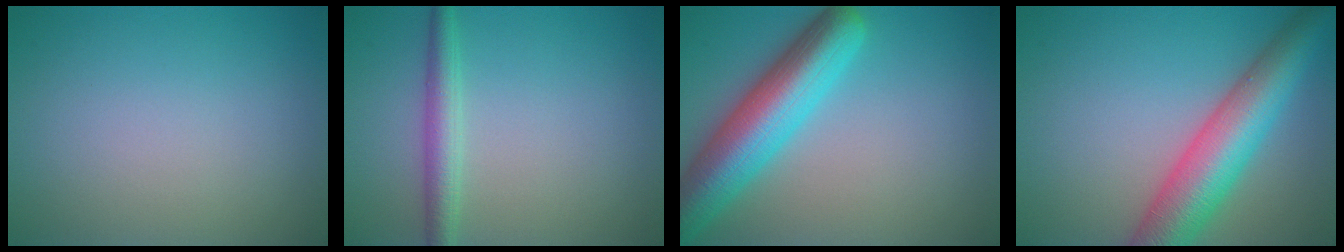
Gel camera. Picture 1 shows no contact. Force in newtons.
{"total": 2.7, "press": 2.7, "slide": 0.0}
{"total": 8.5, "press": 8.5, "slide": 0.5}
{"total": 8.5, "press": 8.5, "slide": 0.2}